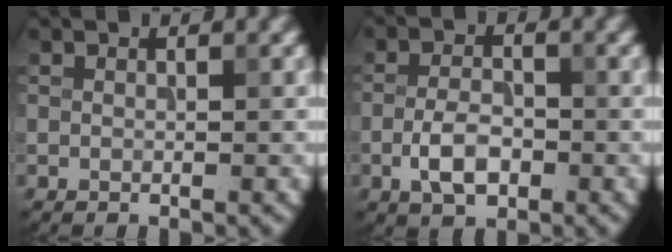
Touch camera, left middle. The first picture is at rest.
{"total": 3.5, "force": [-1.4, 1.8, 2.7], "torque": [-0.052, 0.002, -0.030]}